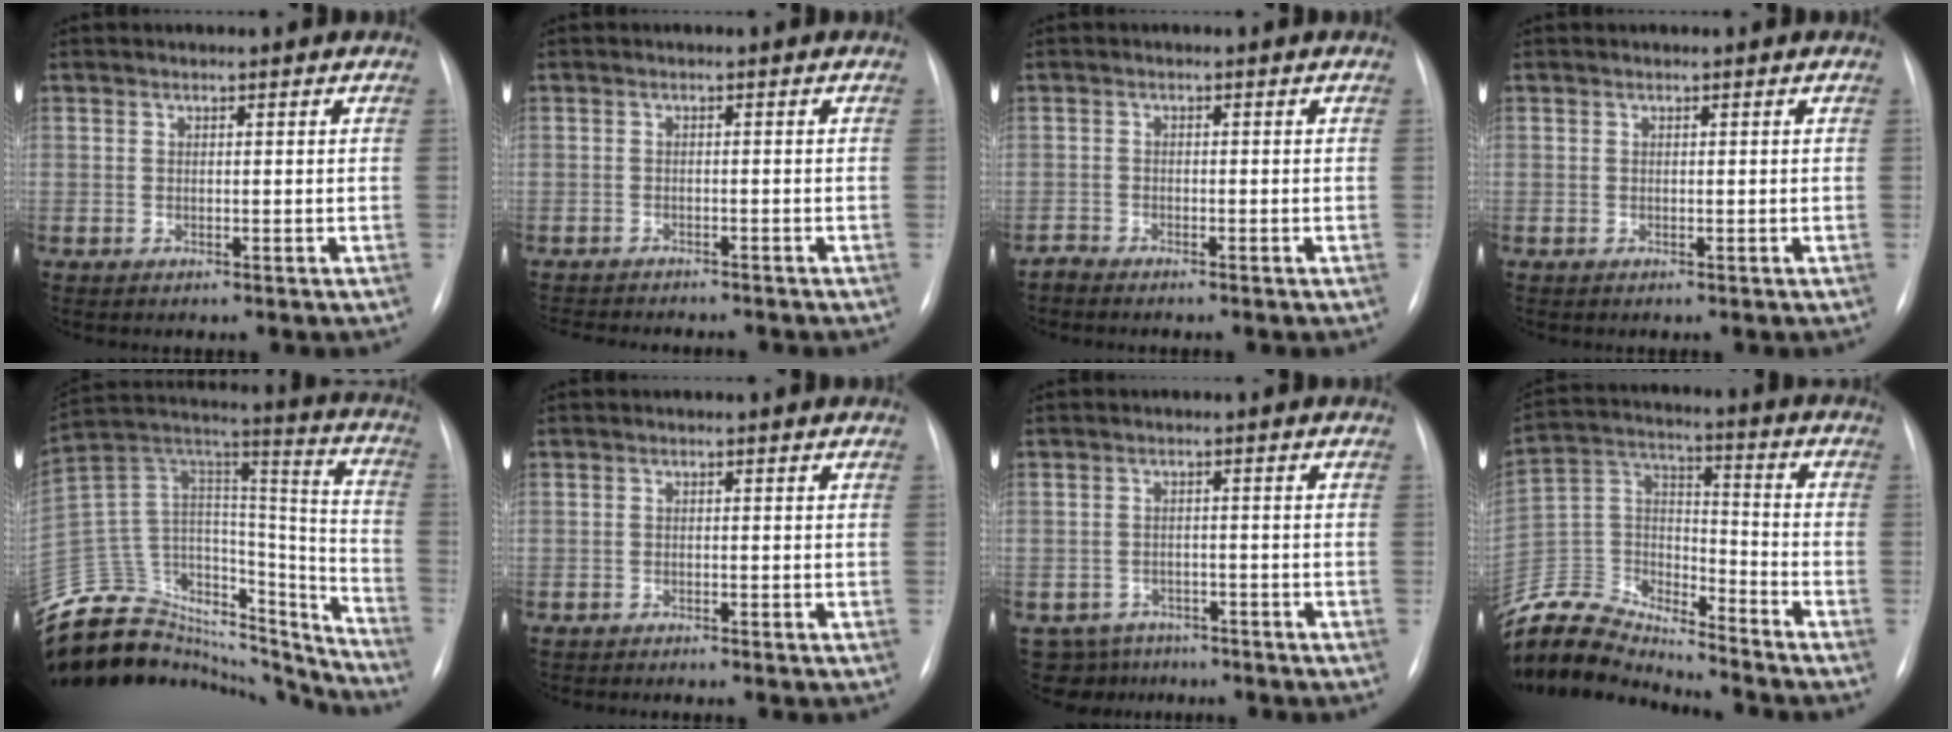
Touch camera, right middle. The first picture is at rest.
{"total": 9.1, "force": [-8.3, 1.8, 3.1], "torque": [-0.044, -0.006, -0.110]}
{"total": 1.3, "force": [-1.3, -0.1, 0.0], "torque": [-0.002, -0.005, -0.025]}
{"total": 0.0}
{"total": 35.3, "force": [-31.4, 11.2, 11.6], "torque": [-0.202, 0.023, -0.466]}
{"total": 2.1, "force": [-2.0, 0.2, 0.6], "torque": [-0.008, -0.005, -0.027]}
{"total": 6.2, "force": [-5.3, 3.3, -0.3], "torque": [0.006, 0.014, -0.073]}
{"total": 20.7, "force": [-19.9, 4.2, 4.1], "torque": [-0.101, 0.037, -0.343]}